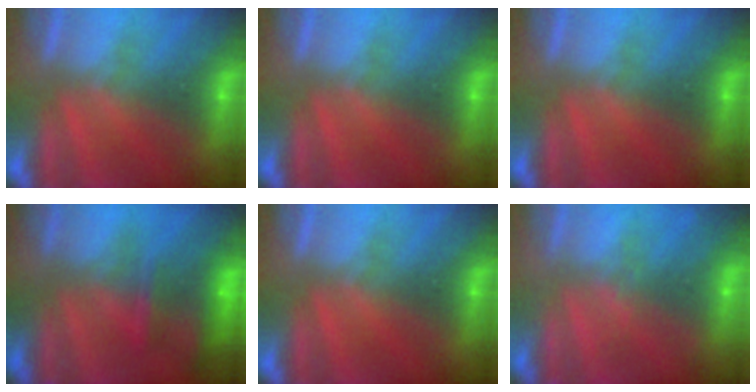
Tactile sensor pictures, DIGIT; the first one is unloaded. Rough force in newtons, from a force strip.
{"total": 0.0}
{"total": 0.0}
{"total": 7.8}
{"total": 0.0}
{"total": 2.2}